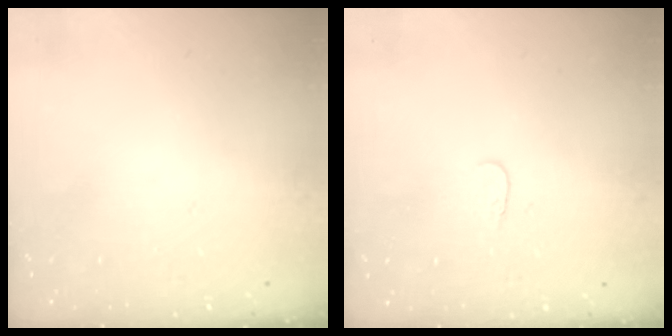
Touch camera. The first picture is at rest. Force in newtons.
{"total": 3.8, "press": 3.8, "slide": 0.3}